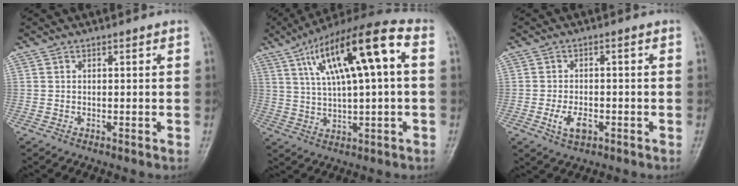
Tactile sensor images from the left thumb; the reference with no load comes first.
{"total": 18.4, "force": [5.1, 5.1, 17.0], "torque": [-0.285, 0.028, 0.083]}
{"total": 4.6, "force": [-1.7, 2.5, 3.5], "torque": [-0.064, 0.006, -0.027]}